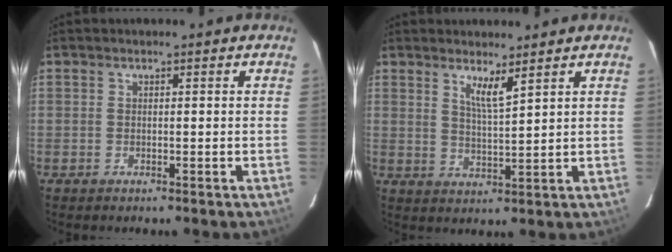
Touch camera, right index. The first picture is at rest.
{"total": 4.2, "force": [3.0, 0.1, 3.0], "torque": [-0.056, -0.008, 0.053]}